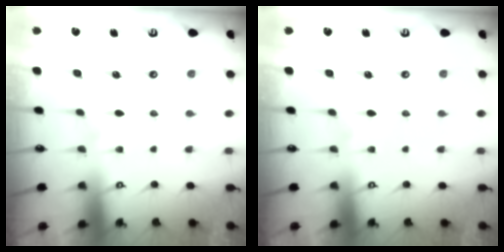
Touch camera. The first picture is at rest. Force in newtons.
{"total": 0.0}